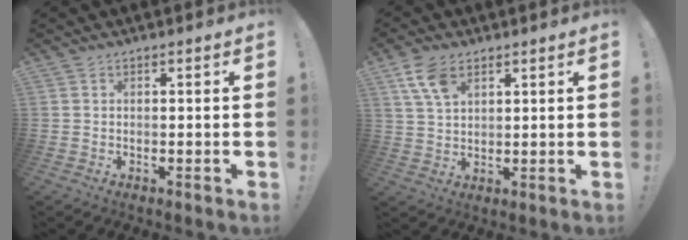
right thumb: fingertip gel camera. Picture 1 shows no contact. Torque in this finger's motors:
{"motor_torque": [0.83, 1.78, 0.18, 0.02, 0.01]}